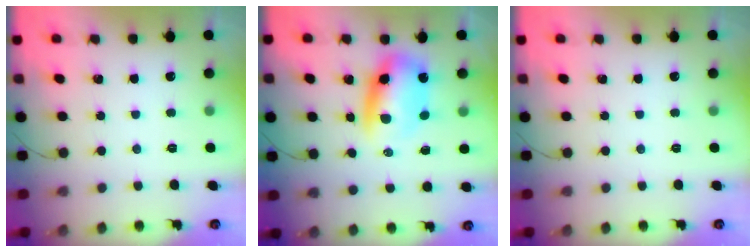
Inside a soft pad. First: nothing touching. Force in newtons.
{"total": 9.2, "press": 9.0, "slide": 2.2}
{"total": 0.0}